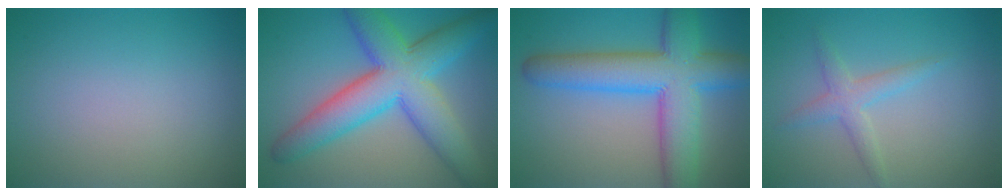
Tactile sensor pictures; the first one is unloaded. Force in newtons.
{"total": 10.0, "press": 10.0, "slide": 0.3}
{"total": 9.8, "press": 9.8, "slide": 0.3}
{"total": 2.2, "press": 2.2, "slide": 0.1}